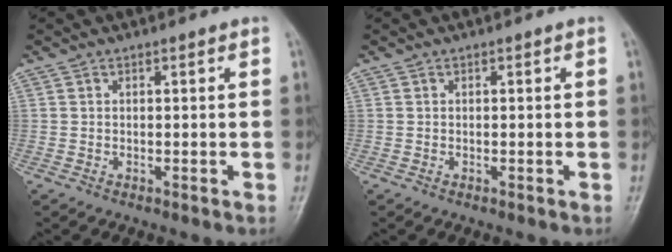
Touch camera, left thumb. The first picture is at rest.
{"total": 0.0}